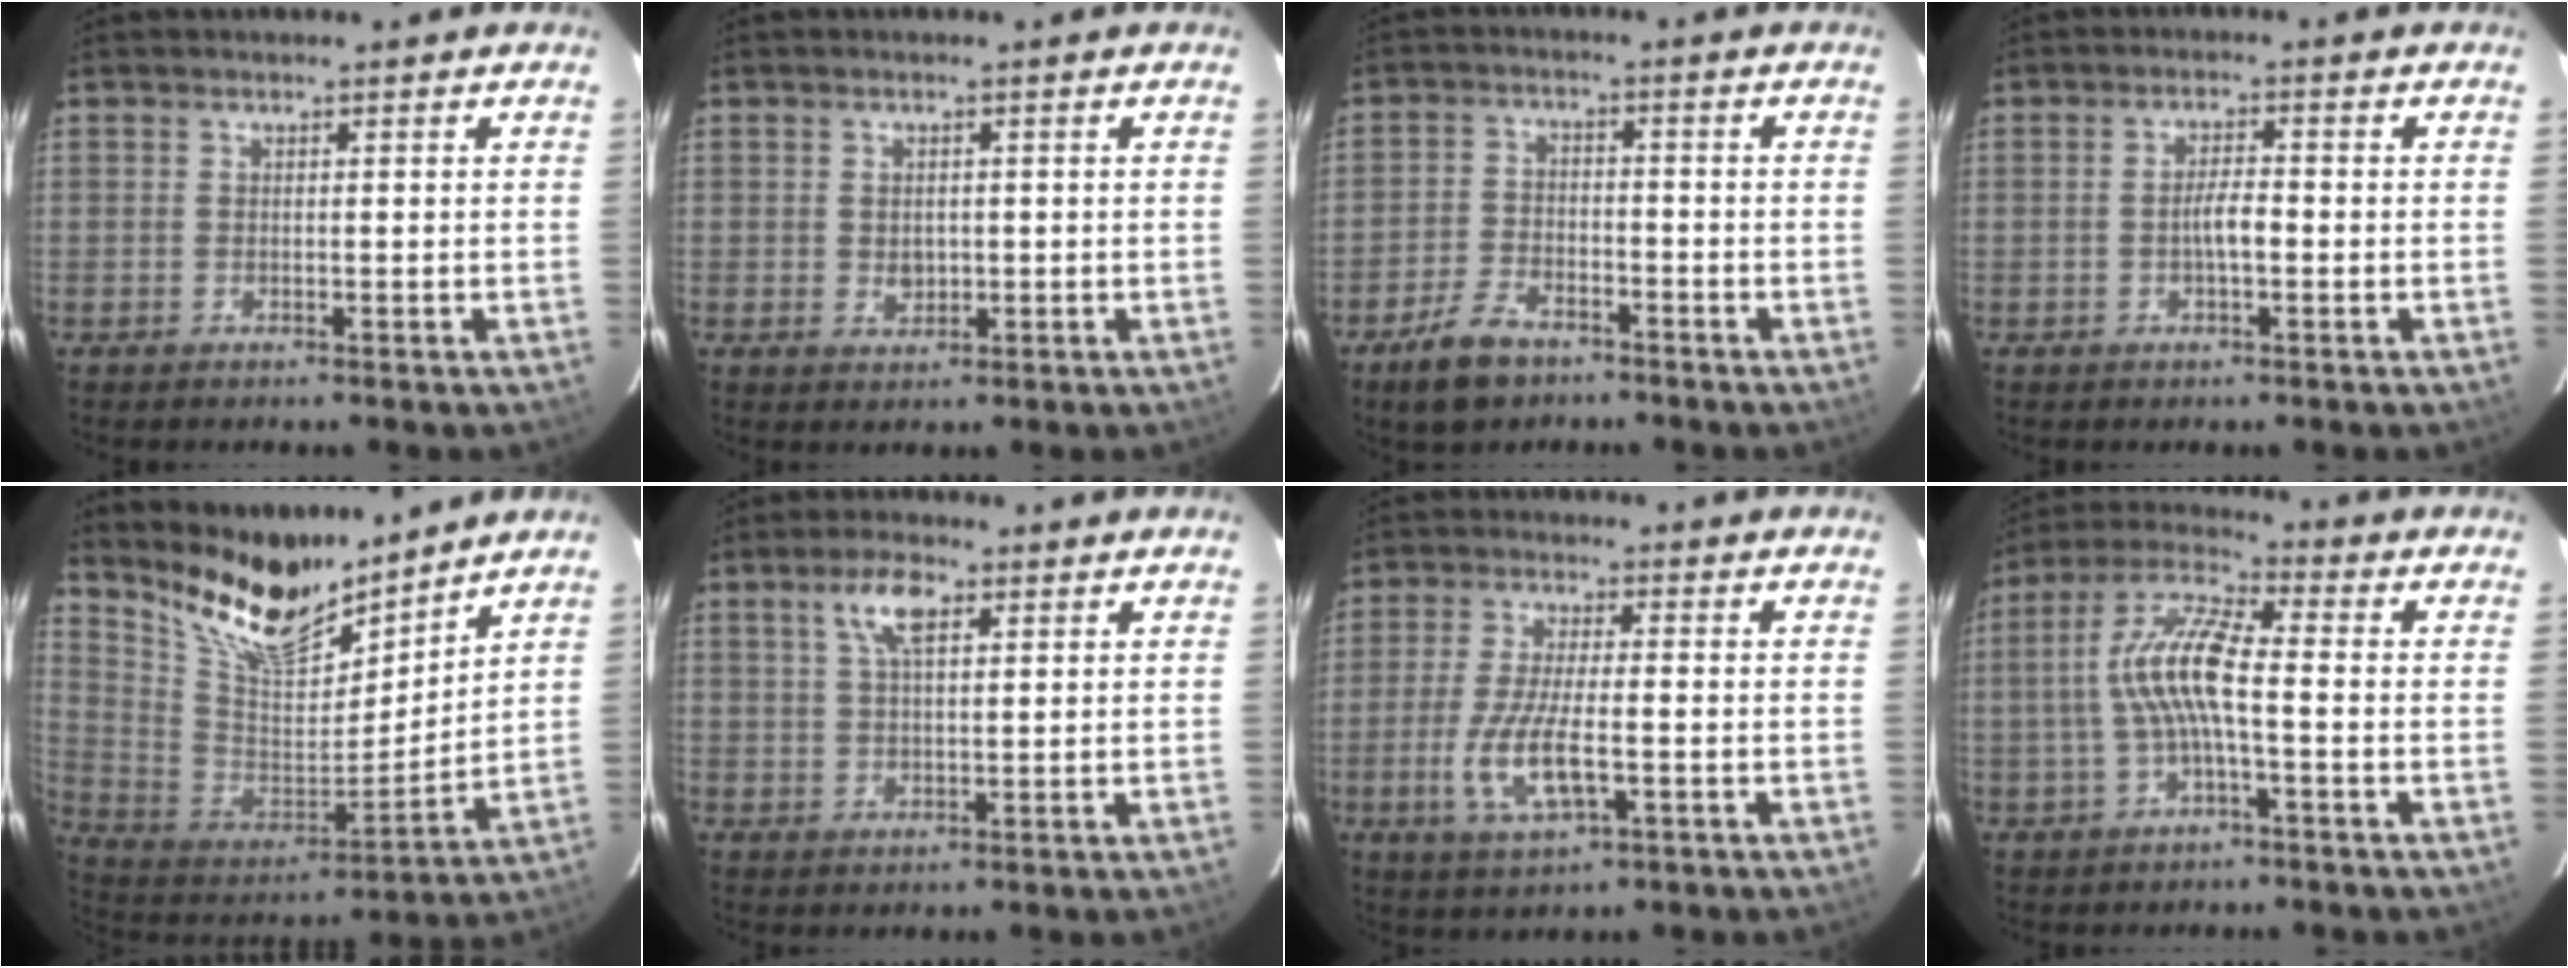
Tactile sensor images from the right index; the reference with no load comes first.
{"total": 2.5, "force": [-0.2, 2.1, 1.4], "torque": [-0.022, 0.001, 0.000]}
{"total": 7.6, "force": [-5.4, 4.0, 3.6], "torque": [-0.099, 0.006, -0.095]}
{"total": 3.2, "force": [-0.8, 0.8, 3.0], "torque": [-0.056, 0.005, -0.015]}
{"total": 16.1, "force": [13.5, 4.4, 7.5], "torque": [-0.155, -0.016, 0.259]}
{"total": 5.5, "force": [2.5, 2.1, 4.4], "torque": [-0.082, 0.011, 0.045]}
{"total": 9.9, "force": [-2.9, 3.1, 8.9], "torque": [-0.185, -0.014, -0.052]}
{"total": 10.3, "force": [-1.2, 2.3, 9.9], "torque": [-0.207, 0.015, -0.025]}